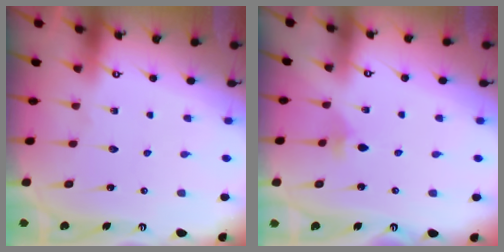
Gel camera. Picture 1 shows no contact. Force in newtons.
{"total": 2.6, "press": 2.6, "slide": 0.6}